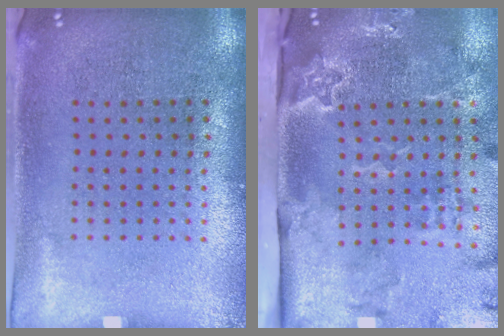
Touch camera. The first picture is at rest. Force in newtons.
{"total": 3.3, "press": 2.4, "slide": 2.3}